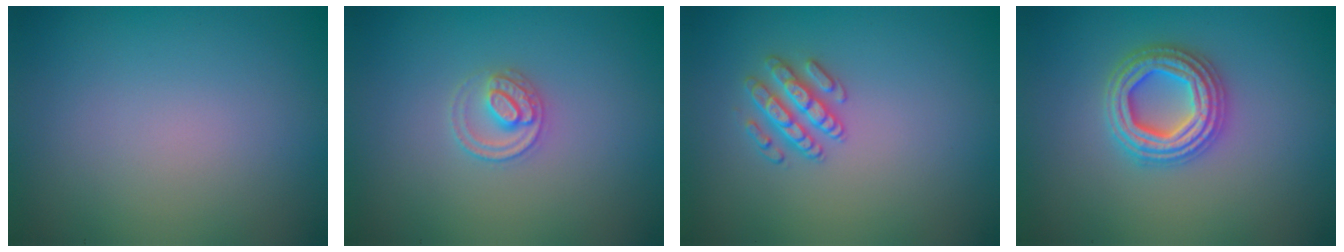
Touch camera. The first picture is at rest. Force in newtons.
{"total": 2.2, "press": 2.2, "slide": 0.2}
{"total": 2.6, "press": 2.6, "slide": 0.5}
{"total": 4.5, "press": 4.4, "slide": 0.8}